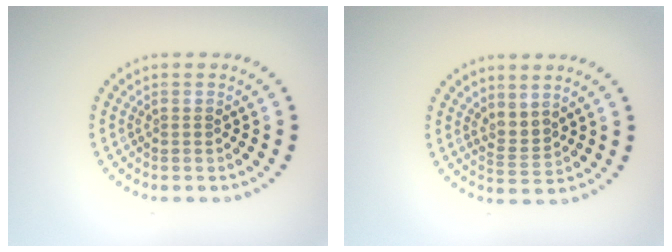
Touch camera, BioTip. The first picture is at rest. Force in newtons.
{"total": 1.9, "press": 1.3, "slide": 1.3}